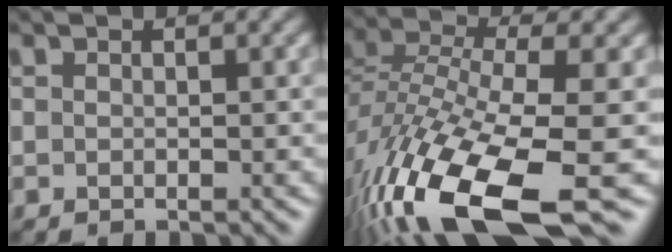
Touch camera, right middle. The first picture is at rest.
{"total": 14.3, "force": [-7.5, 4.6, 11.3], "torque": [-0.237, -0.016, -0.134]}